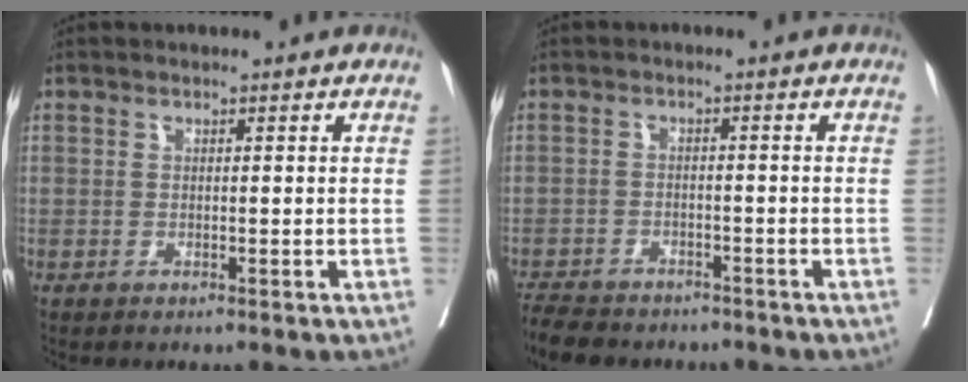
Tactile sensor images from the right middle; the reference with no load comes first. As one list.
[{"total": 9.1, "force": [-7.9, 3.3, 3.2], "torque": [-0.061, -0.010, -0.118]}]